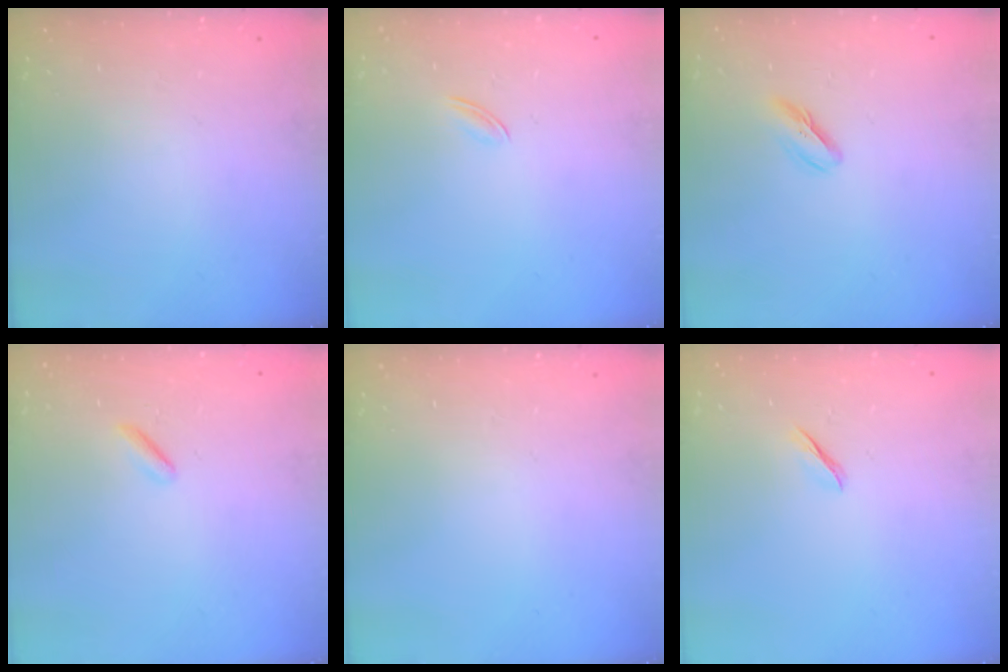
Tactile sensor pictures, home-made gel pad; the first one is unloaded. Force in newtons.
{"total": 1.6, "press": 1.5, "slide": 0.5}
{"total": 4.5, "press": 4.3, "slide": 1.2}
{"total": 1.1, "press": 1.0, "slide": 0.4}
{"total": 0.0}
{"total": 1.7, "press": 1.6, "slide": 0.5}